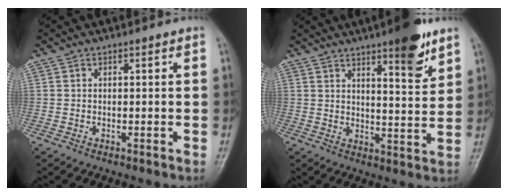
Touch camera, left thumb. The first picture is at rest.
{"total": 10.2, "force": [6.6, 2.1, 7.4], "torque": [-0.089, -0.042, 0.094]}